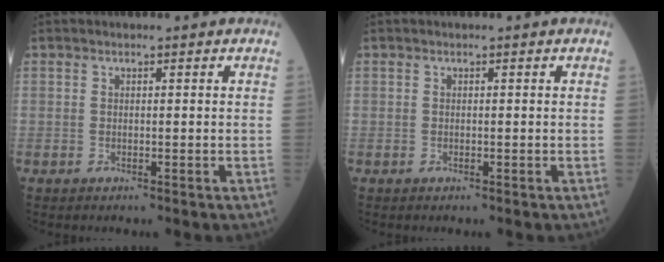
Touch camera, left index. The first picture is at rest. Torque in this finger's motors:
{"motor_torque": [-0.18, -0.14, -0.02, -0.01]}